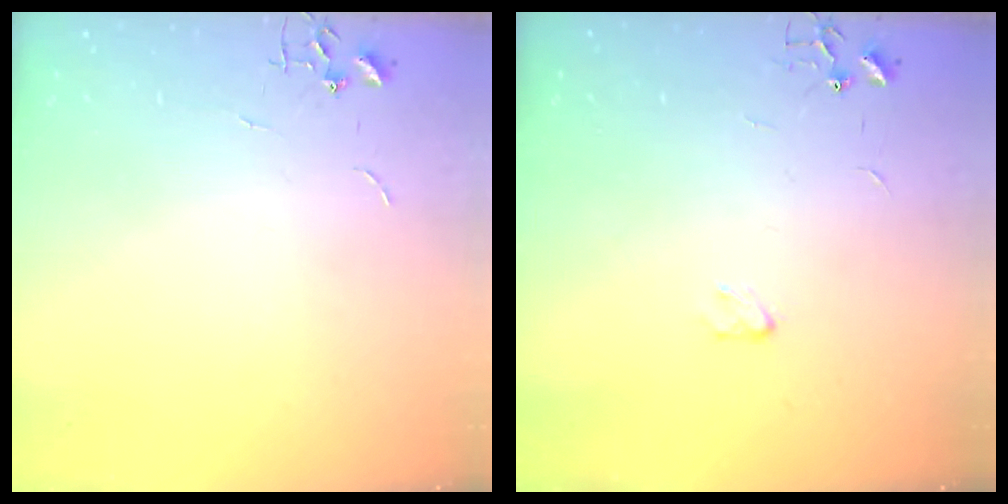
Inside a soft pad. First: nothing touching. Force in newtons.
{"total": 2.9, "press": 2.9, "slide": 0.4}